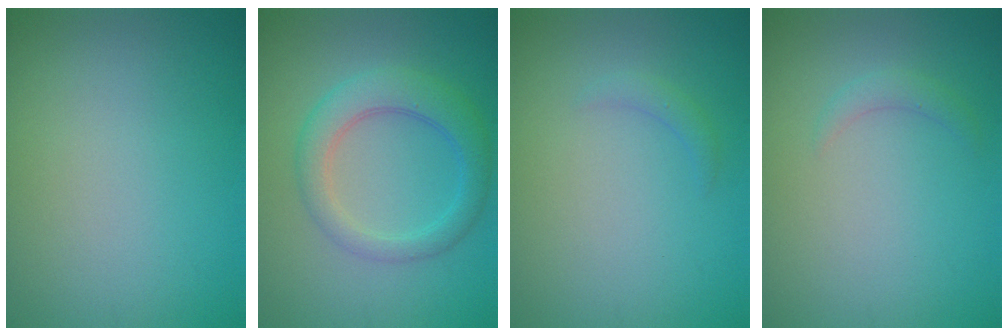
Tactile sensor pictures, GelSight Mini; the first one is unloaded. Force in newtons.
{"total": 4.1, "press": 4.1, "slide": 0.1}
{"total": 1.0, "press": 1.0, "slide": 0.1}
{"total": 1.1, "press": 1.1, "slide": 0.0}